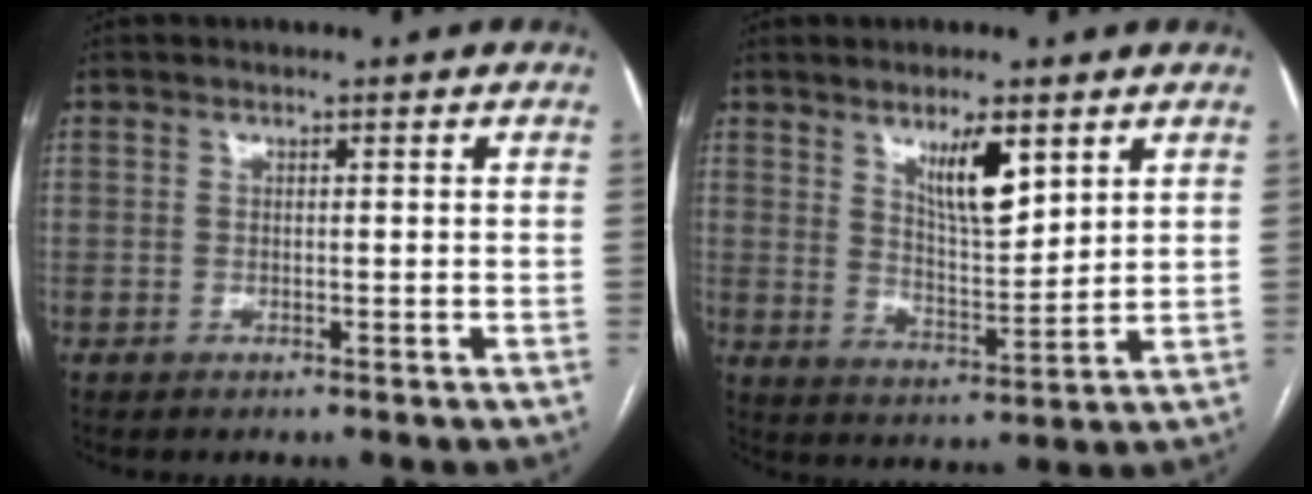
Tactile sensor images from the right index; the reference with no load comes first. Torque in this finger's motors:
{"motor_torque": [0.43, 0.28, 0.13, 0.08]}